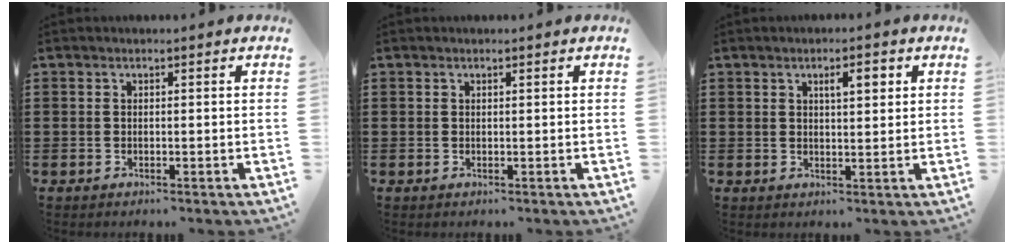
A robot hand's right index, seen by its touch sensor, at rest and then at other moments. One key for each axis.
{"total": 0.0}
{"total": 3.3, "fx": 1.3, "fy": 1.0, "fz": 2.8, "tx": -0.042, "ty": 0.001, "tz": 0.015}